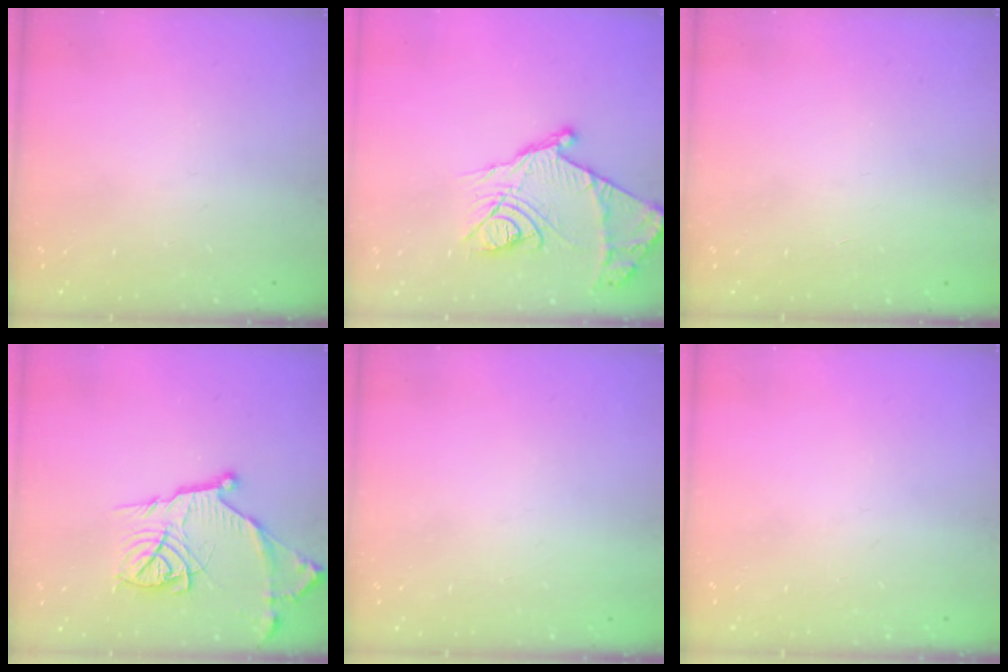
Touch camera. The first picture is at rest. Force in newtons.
{"total": 18.9, "press": 18.8, "slide": 1.6}
{"total": 1.7, "press": 1.7, "slide": 0.1}
{"total": 17.5, "press": 17.4, "slide": 1.6}
{"total": 1.5, "press": 1.5, "slide": 0.1}
{"total": 0.0}